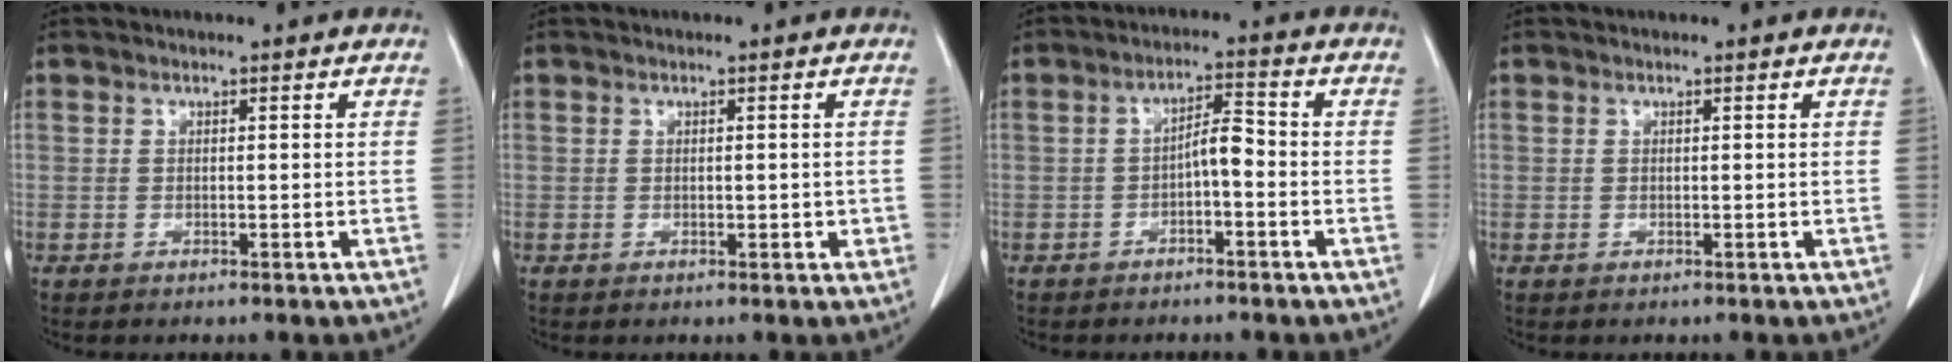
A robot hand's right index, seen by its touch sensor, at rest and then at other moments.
{"total": 1.4, "force": [-0.1, 0.7, 1.2], "torque": [-0.016, 0.001, 0.003]}
{"total": 3.9, "force": [-1.1, 1.1, 3.6], "torque": [-0.062, 0.015, -0.019]}
{"total": 0.0}